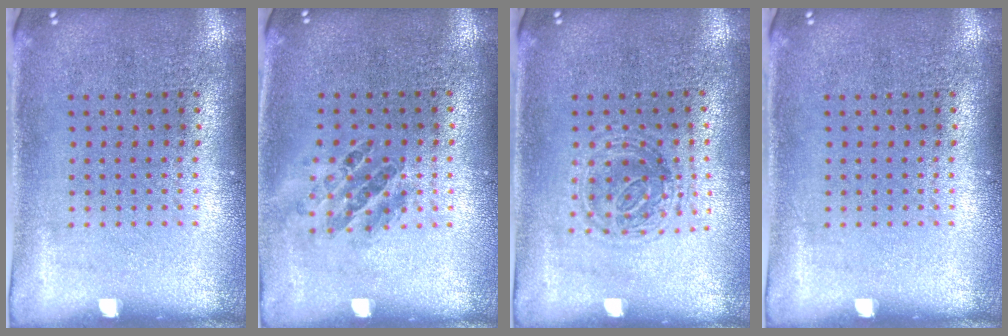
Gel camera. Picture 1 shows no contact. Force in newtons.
{"total": 1.0, "press": 0.8, "slide": 0.5}
{"total": 1.2, "press": 1.1, "slide": 0.5}
{"total": 0.0}